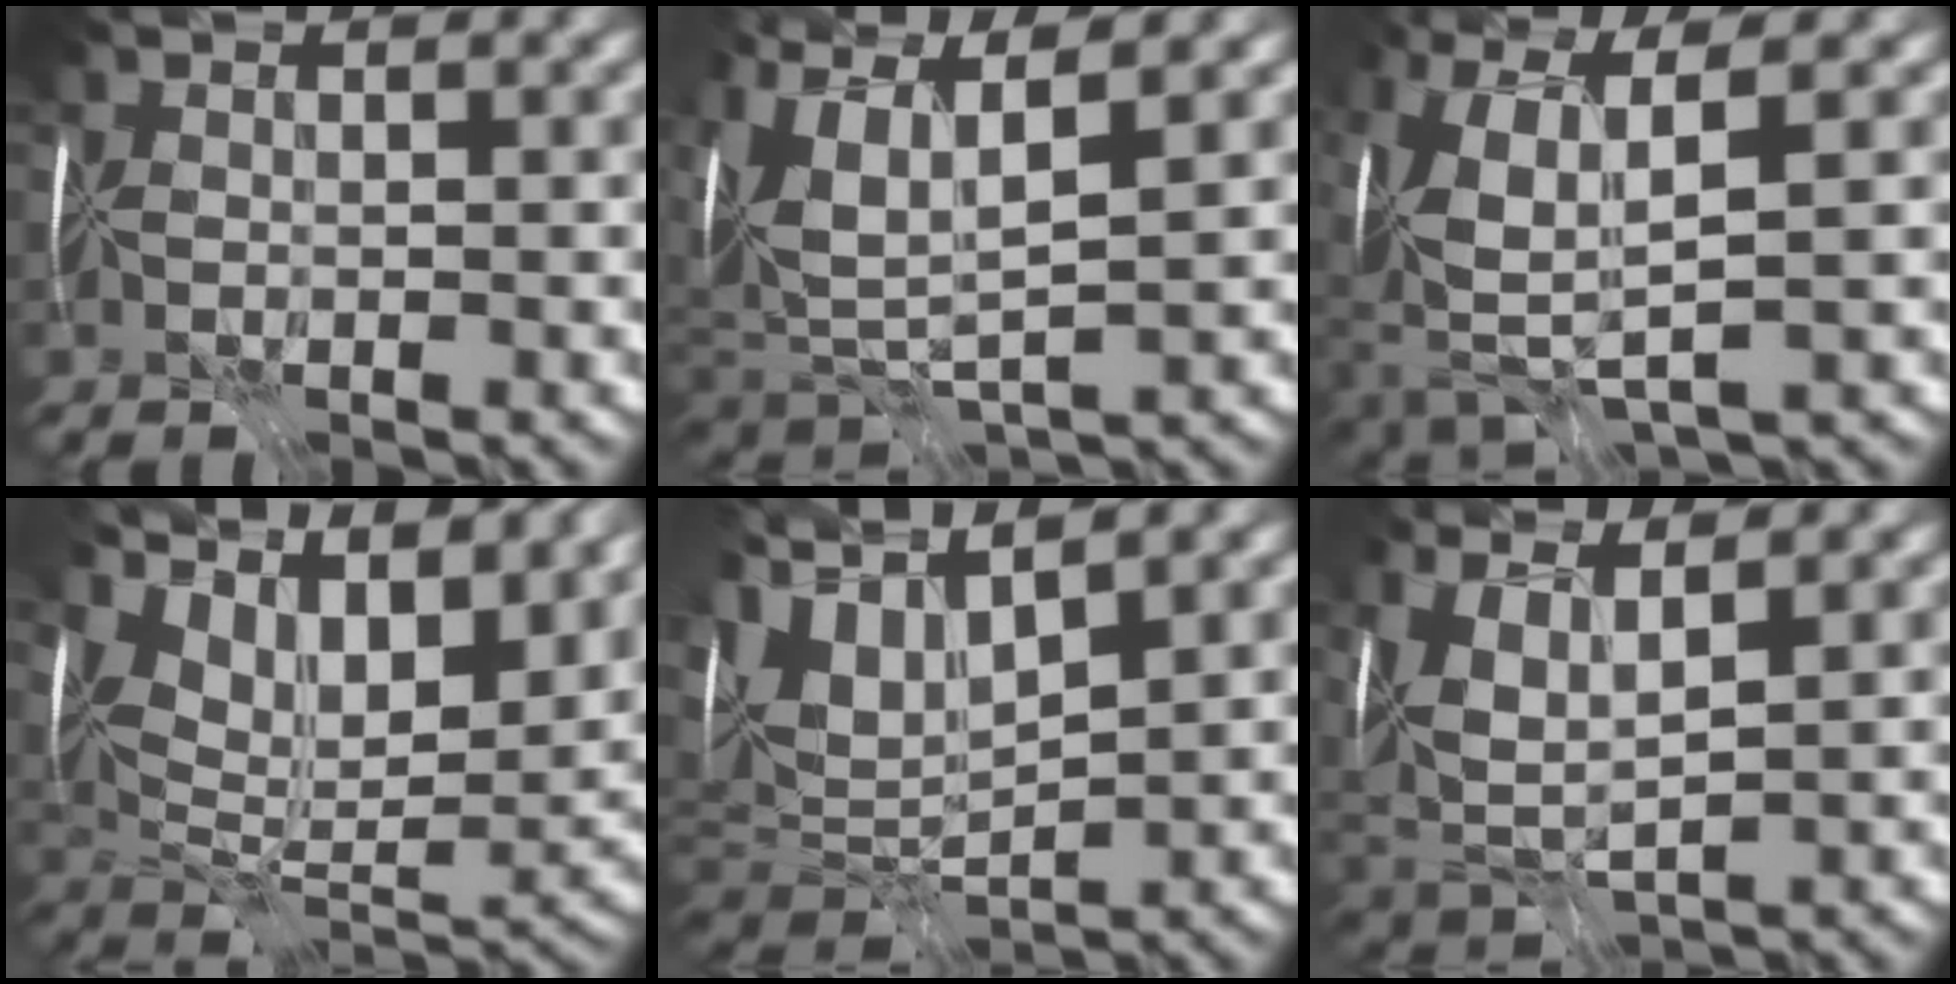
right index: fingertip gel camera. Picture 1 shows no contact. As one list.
[{"total": 8.6, "force": [4.3, 2.7, 7.0], "torque": [-0.169, 0.005, 0.092]}, {"total": 6.7, "force": [0.7, 2.3, 6.2], "torque": [-0.159, -0.016, 0.021]}, {"total": 11.4, "force": [8.0, 4.4, 6.7], "torque": [-0.157, 0.019, 0.144]}, {"total": 7.0, "force": [3.0, 2.5, 5.8], "torque": [-0.141, 0.007, 0.058]}, {"total": 5.3, "force": [2.4, 1.8, 4.4], "torque": [-0.106, -0.011, 0.057]}]